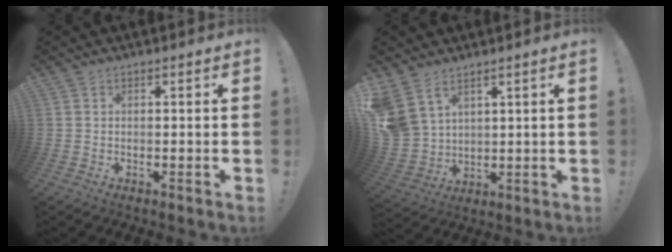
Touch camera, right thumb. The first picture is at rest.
{"total": 9.2, "force": [6.1, 5.6, 4.2], "torque": [-0.101, -0.040, 0.125]}